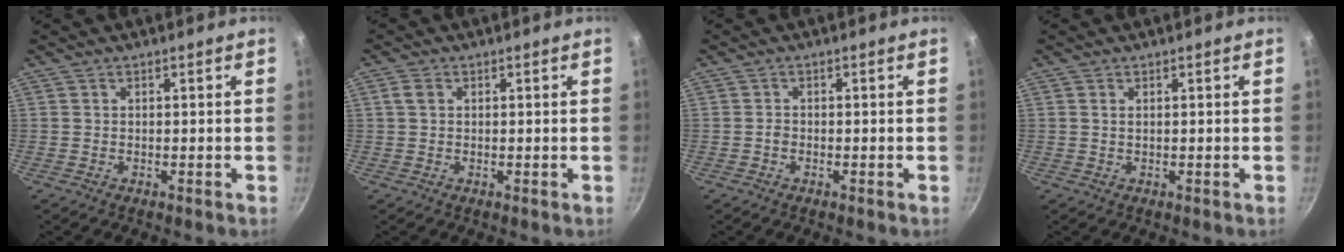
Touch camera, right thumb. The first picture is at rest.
{"total": 2.1, "force": [0.6, 1.6, 1.3], "torque": [-0.019, 0.004, 0.012]}
{"total": 0.8, "force": [-0.3, 0.6, 0.3], "torque": [-0.005, 0.003, -0.007]}
{"total": 0.7, "force": [0.3, 0.3, 0.6], "torque": [-0.010, 0.001, 0.007]}